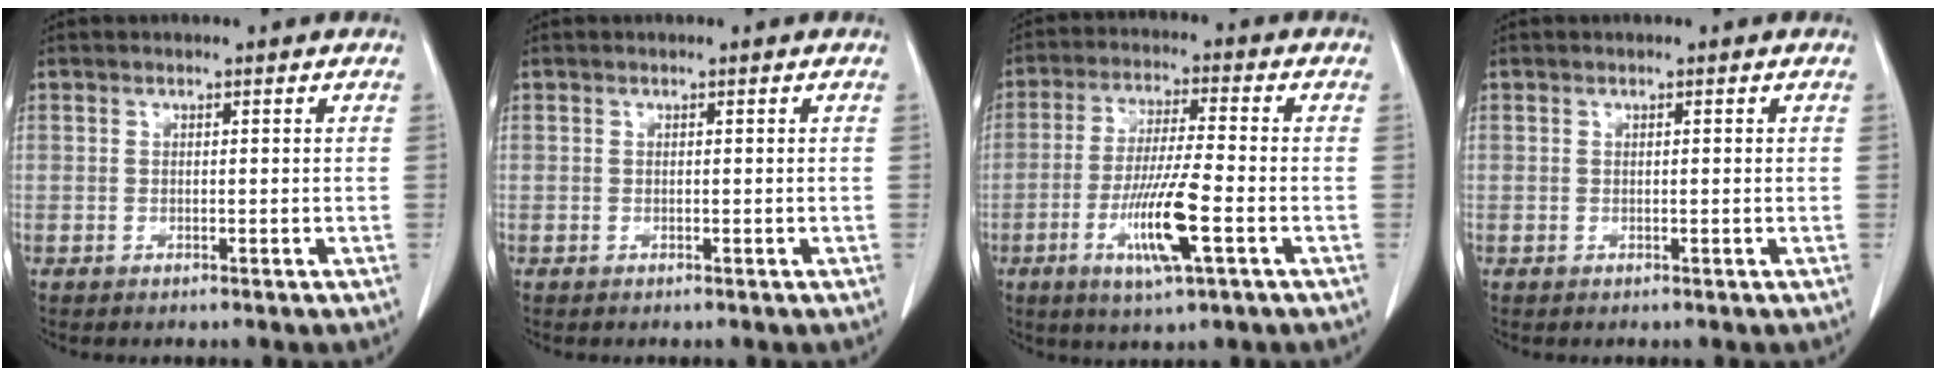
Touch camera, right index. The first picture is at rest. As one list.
[{"total": 0.0}, {"total": 10.6, "force": [-3.6, 0.5, 9.9], "torque": [-0.192, -0.016, -0.067]}, {"total": 0.0}]